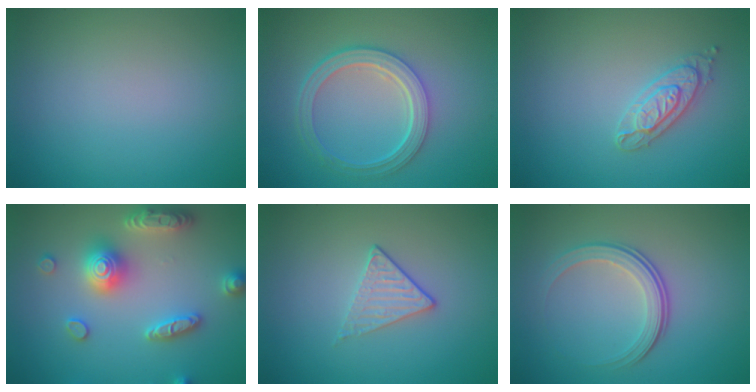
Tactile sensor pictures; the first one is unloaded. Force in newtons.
{"total": 5.0, "press": 3.7, "slide": 3.4}
{"total": 2.5, "press": 2.4, "slide": 0.2}
{"total": 5.4, "press": 5.3, "slide": 0.9}
{"total": 1.7, "press": 1.4, "slide": 1.0}
{"total": 3.5, "press": 2.6, "slide": 2.3}